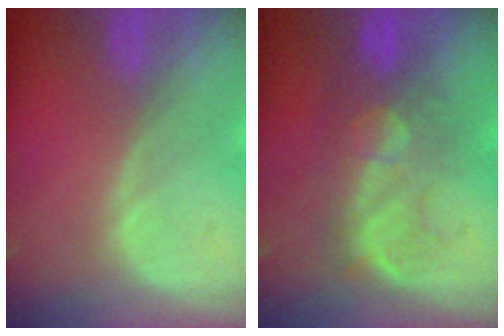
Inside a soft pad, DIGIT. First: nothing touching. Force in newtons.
{"total": 8.0, "press": 7.8, "slide": 1.4}